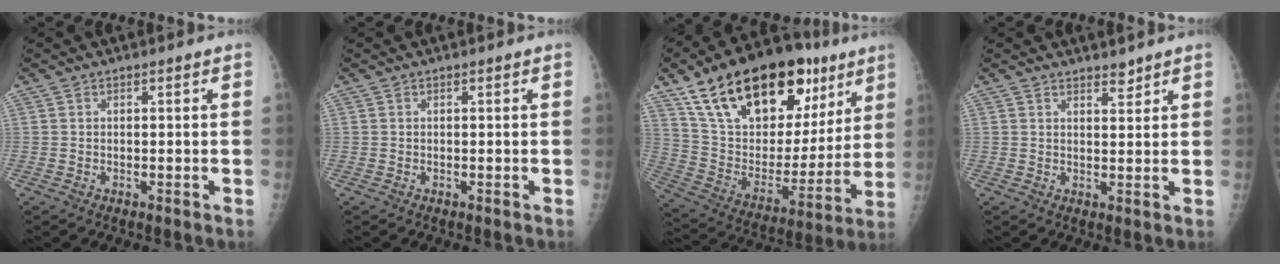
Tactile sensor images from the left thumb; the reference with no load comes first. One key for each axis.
{"total": 0.0}
{"total": 30.8, "fx": 17.3, "fy": 15.4, "fz": 20.3, "tx": -0.293, "ty": -0.015, "tz": 0.290}
{"total": 2.2, "fx": 1.9, "fy": 0.7, "fz": 0.7, "tx": 0.001, "ty": -0.016, "tz": 0.029}